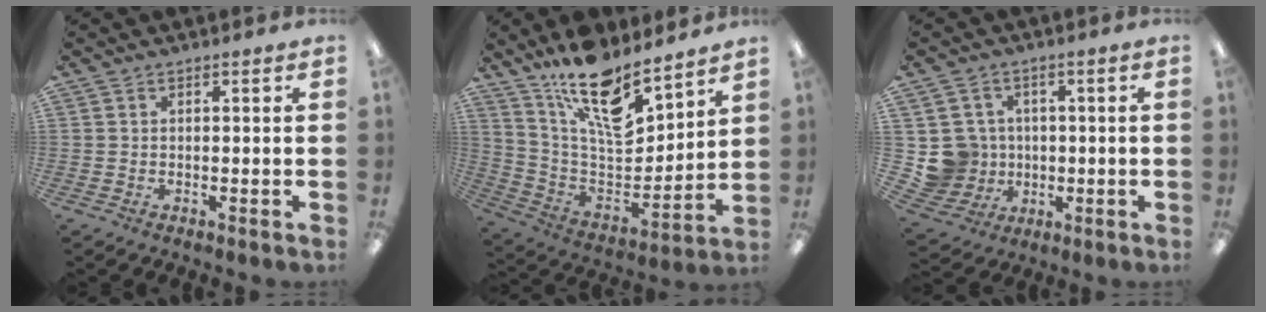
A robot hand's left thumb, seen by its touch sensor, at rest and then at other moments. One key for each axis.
{"total": 17.5, "fx": 12.8, "fy": 6.5, "fz": 10.1, "tx": -0.175, "ty": -0.092, "tz": 0.224}
{"total": 8.2, "fx": 0.0, "fy": 8.2, "fz": 0.9, "tx": -0.040, "ty": 0.005, "tz": 0.013}